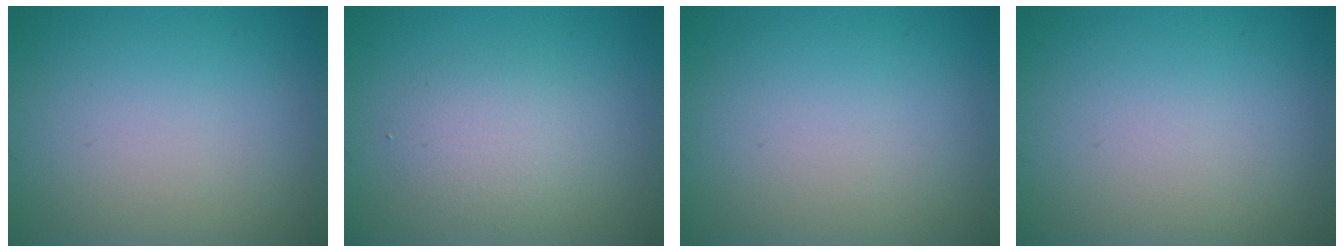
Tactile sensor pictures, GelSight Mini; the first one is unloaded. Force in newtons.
{"total": 2.3, "press": 2.3, "slide": 0.2}
{"total": 0.0}
{"total": 0.0}